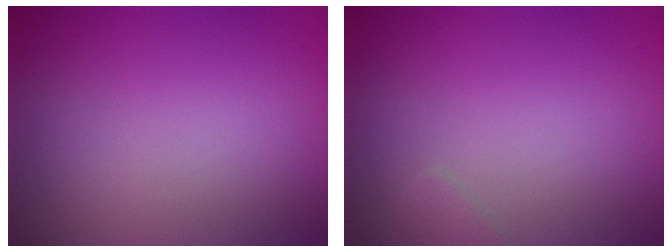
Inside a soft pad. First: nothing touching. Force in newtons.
{"total": 0.6, "press": 0.6, "slide": 0.1}